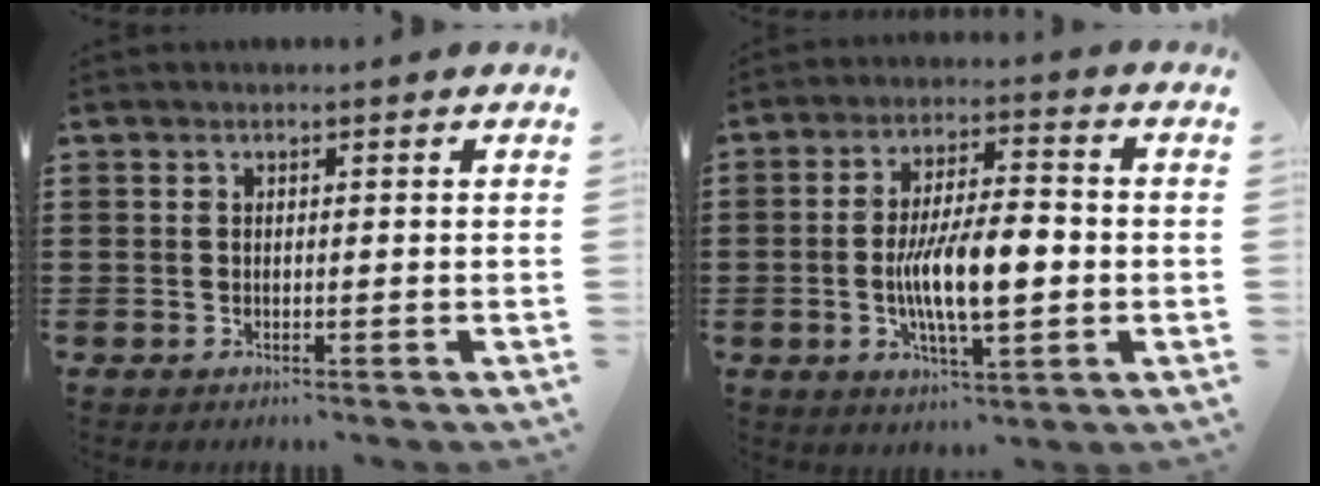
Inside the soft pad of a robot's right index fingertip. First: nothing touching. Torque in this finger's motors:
{"motor_torque": [2.14, 0.00, 0.97, 0.17]}